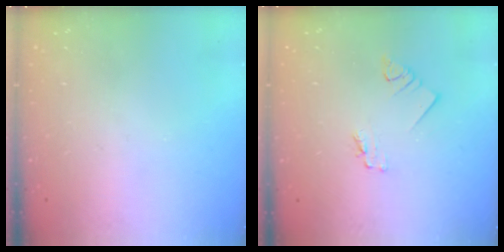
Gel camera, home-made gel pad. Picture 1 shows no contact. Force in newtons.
{"total": 1.8, "press": 1.7, "slide": 0.2}